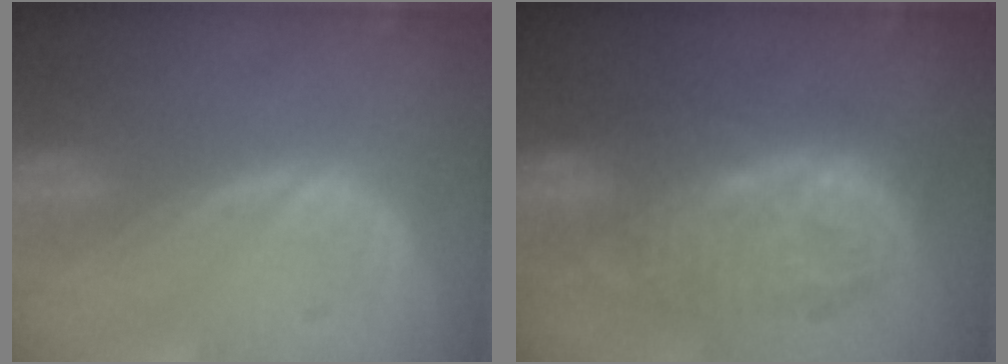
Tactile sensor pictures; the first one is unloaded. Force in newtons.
{"total": 10.4, "press": 10.4, "slide": 0.4}